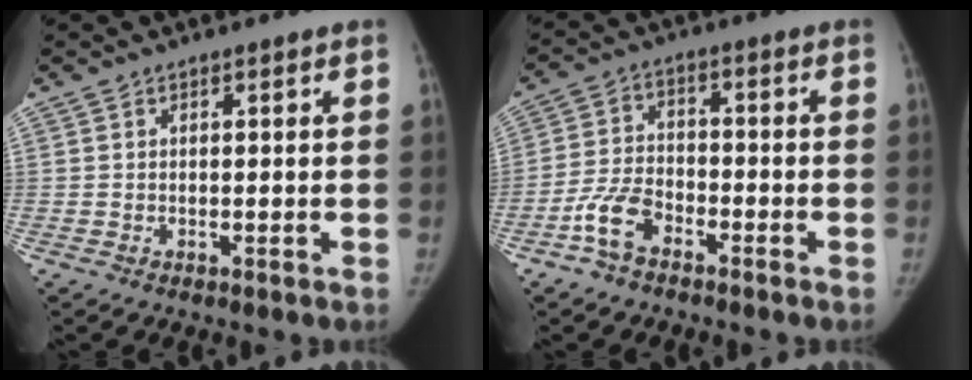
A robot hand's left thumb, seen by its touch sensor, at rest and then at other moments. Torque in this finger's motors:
{"motor_torque": [-0.30, 1.85, -0.08, 0.26, 0.24]}